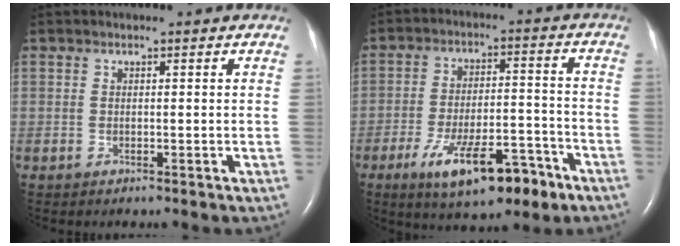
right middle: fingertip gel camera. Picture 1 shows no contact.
{"total": 13.5, "force": [-7.8, 3.9, 10.2], "torque": [-0.170, -0.002, -0.117]}